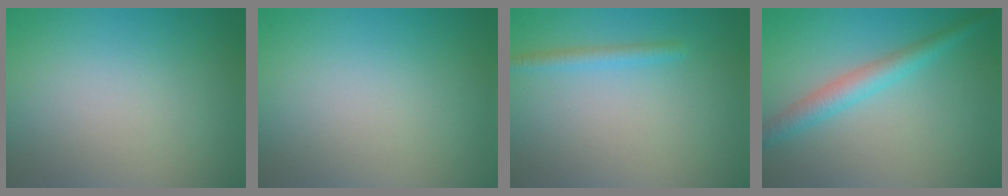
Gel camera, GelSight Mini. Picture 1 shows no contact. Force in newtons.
{"total": 0.0}
{"total": 1.6, "press": 1.6, "slide": 0.0}
{"total": 3.1, "press": 3.1, "slide": 0.1}